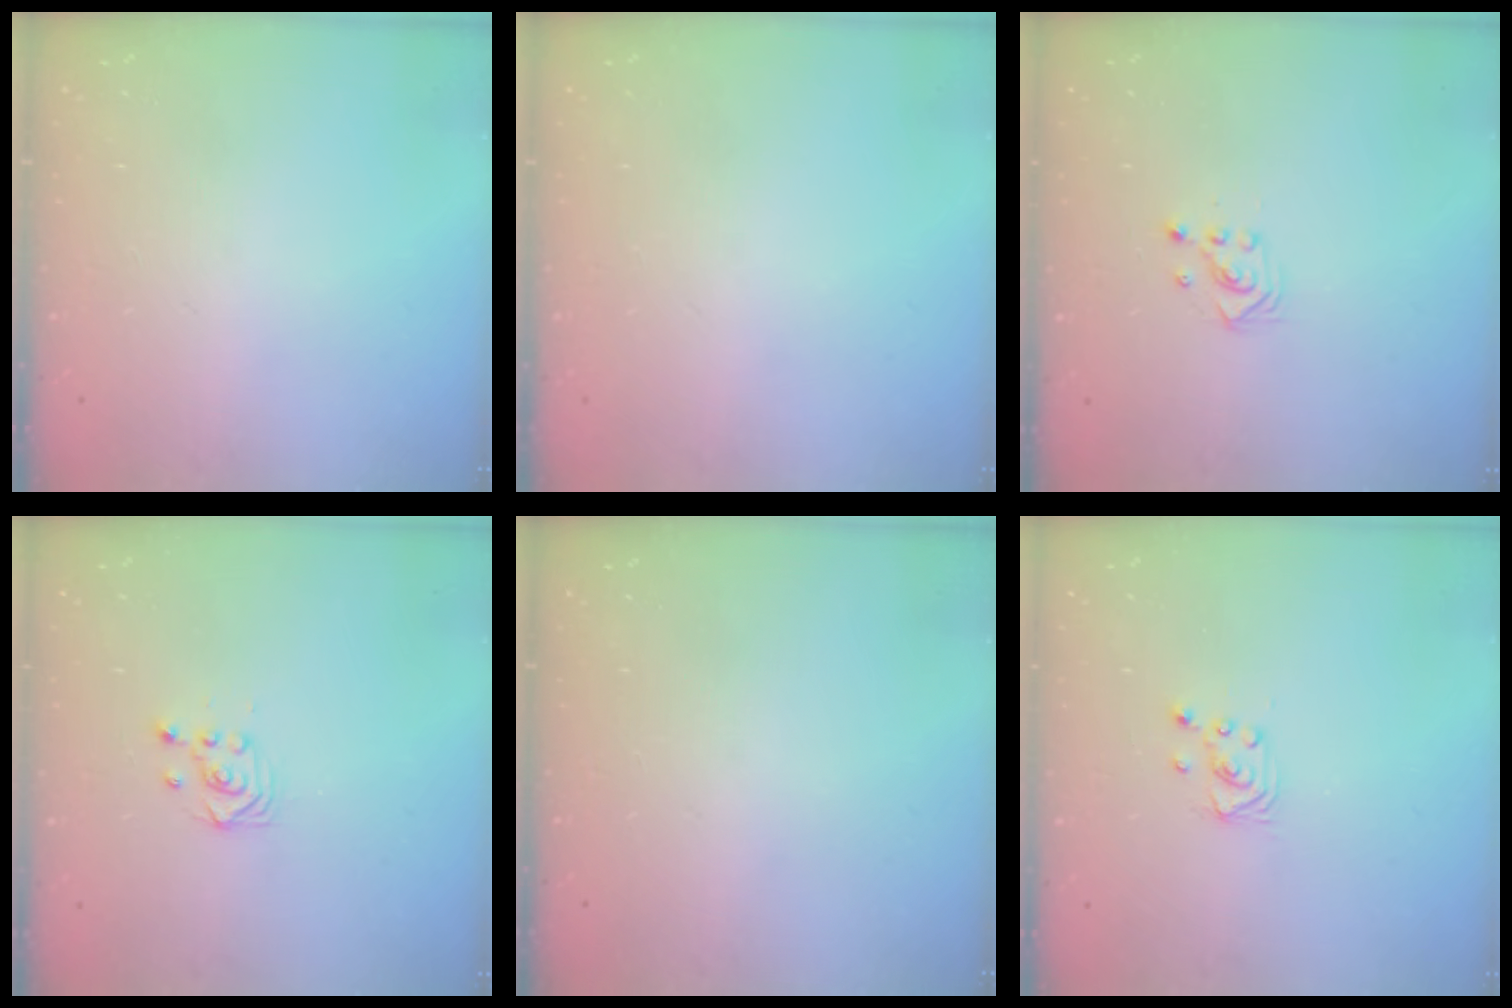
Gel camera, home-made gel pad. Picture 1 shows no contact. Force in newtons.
{"total": 0.0}
{"total": 2.2, "press": 2.2, "slide": 0.2}
{"total": 3.4, "press": 3.4, "slide": 0.5}
{"total": 0.0}
{"total": 2.5, "press": 2.5, "slide": 0.2}